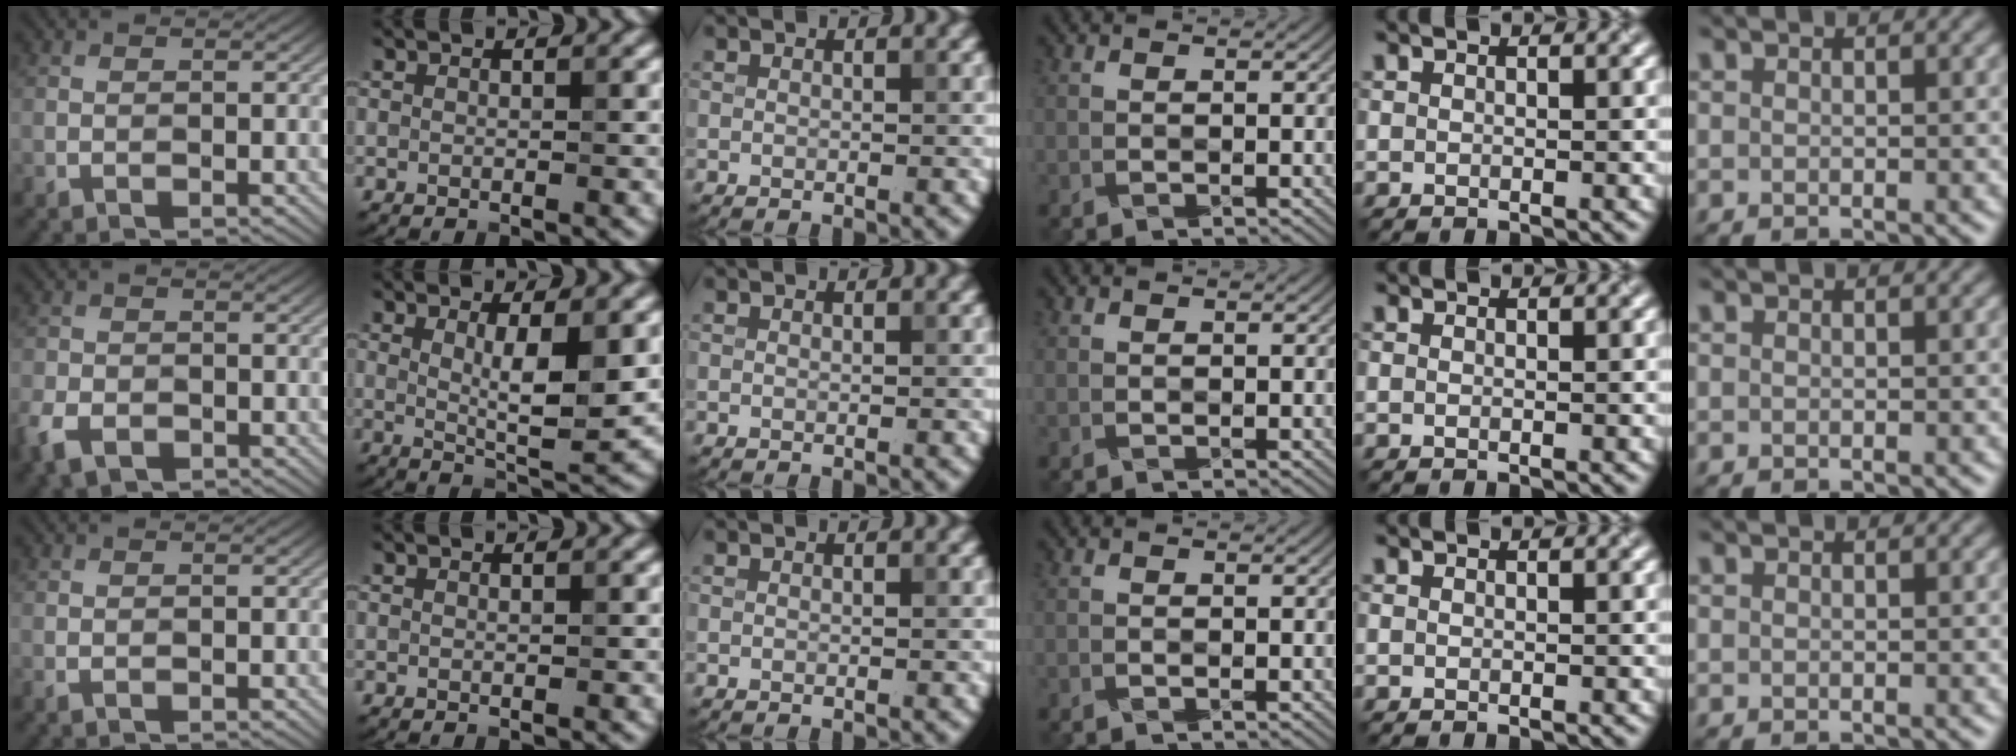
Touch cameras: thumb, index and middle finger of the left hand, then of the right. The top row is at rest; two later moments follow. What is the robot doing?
{"motion": "wrap", "object": "napkin"}